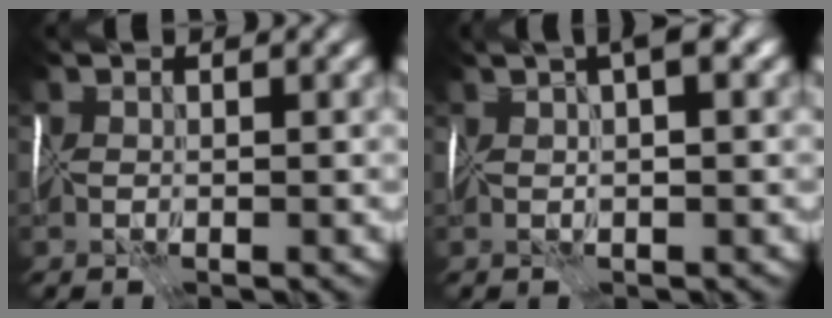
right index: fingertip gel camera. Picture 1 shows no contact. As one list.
[{"total": 3.7, "force": [2.5, 0.5, 2.6], "torque": [-0.026, 0.021, 0.039]}]